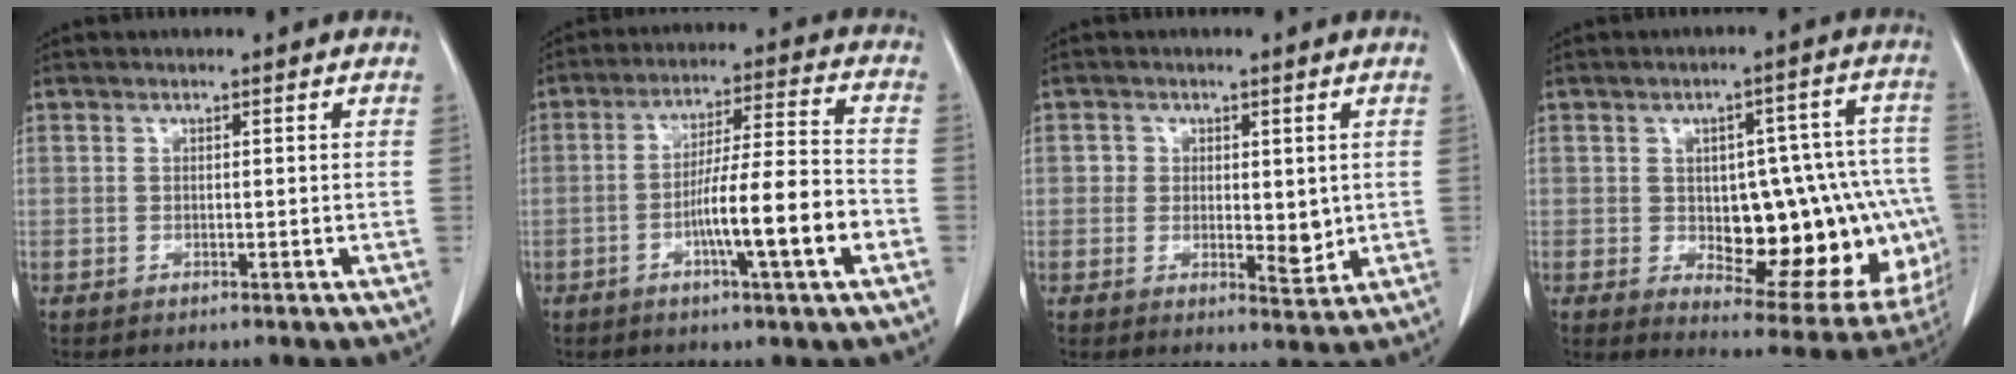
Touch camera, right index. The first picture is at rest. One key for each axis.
{"total": 12.0, "fx": -4.0, "fy": 0.2, "fz": 11.2, "tx": -0.186, "ty": 0.005, "tz": -0.068}
{"total": 4.7, "fx": 0.5, "fy": 3.2, "fz": 3.4, "tx": -0.035, "ty": -0.009, "tz": 0.009}
{"total": 21.8, "fx": -2.8, "fy": 9.2, "fz": 19.6, "tx": -0.165, "ty": 0.042, "tz": -0.003}